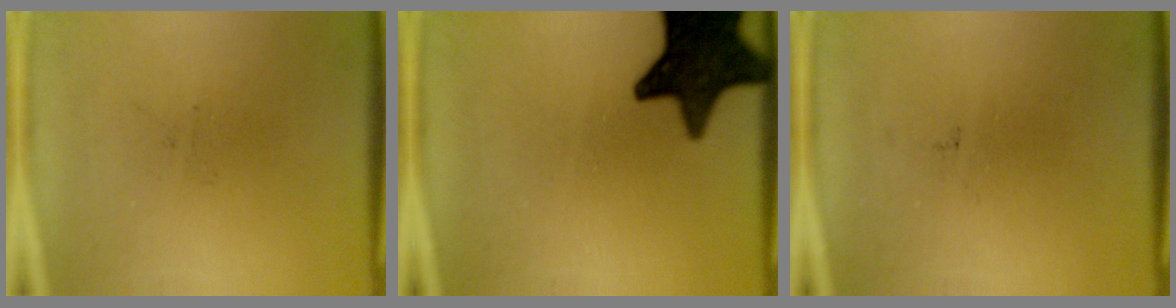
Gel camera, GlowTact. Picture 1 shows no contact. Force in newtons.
{"total": 15.9}
{"total": 0.0}